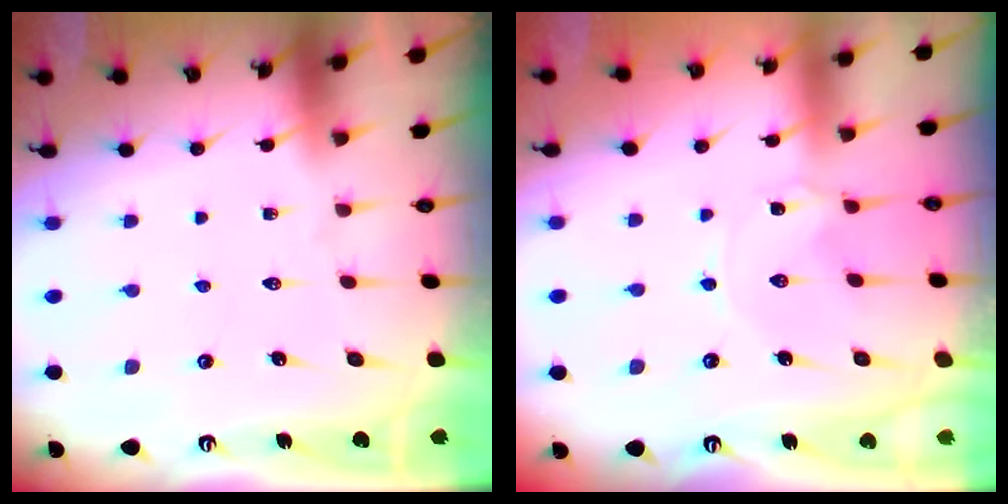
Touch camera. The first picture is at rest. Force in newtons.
{"total": 1.8, "press": 1.8, "slide": 0.2}